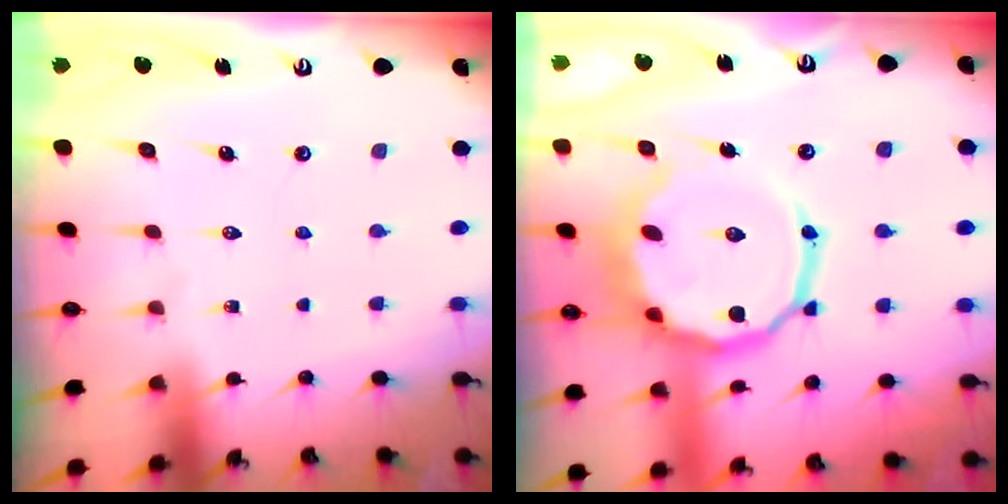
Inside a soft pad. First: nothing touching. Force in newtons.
{"total": 16.1, "press": 15.9, "slide": 2.5}